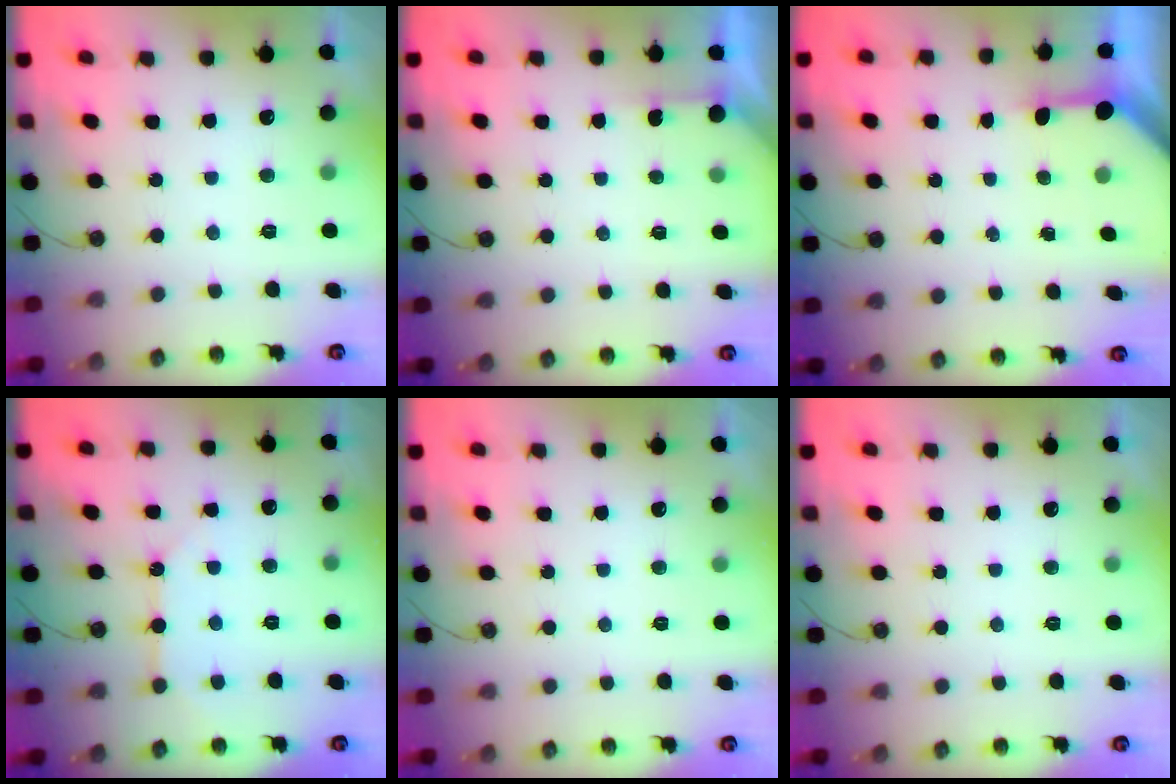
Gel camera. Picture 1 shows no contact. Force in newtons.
{"total": 2.7, "press": 2.7, "slide": 0.3}
{"total": 3.2, "press": 3.2, "slide": 0.3}
{"total": 6.6, "press": 6.6, "slide": 0.7}
{"total": 0.0}
{"total": 0.0}